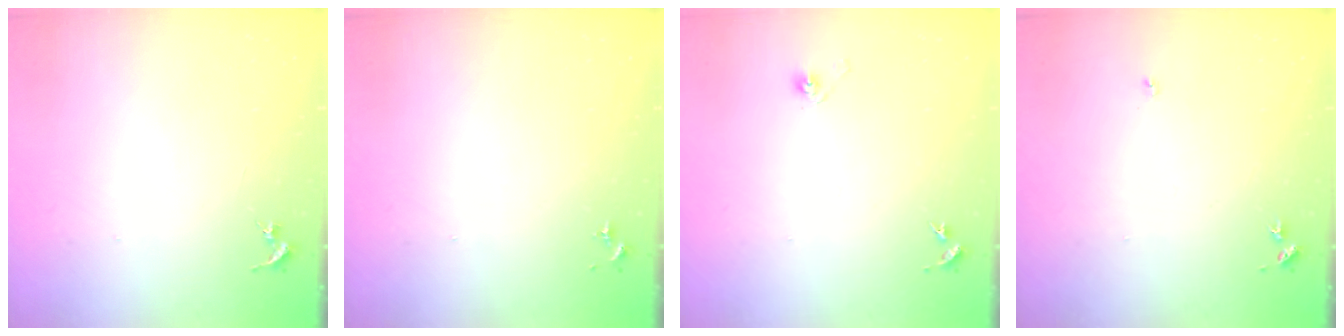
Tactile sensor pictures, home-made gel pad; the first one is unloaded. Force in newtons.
{"total": 0.0}
{"total": 2.9, "press": 2.6, "slide": 1.4}
{"total": 3.0, "press": 3.0, "slide": 0.4}